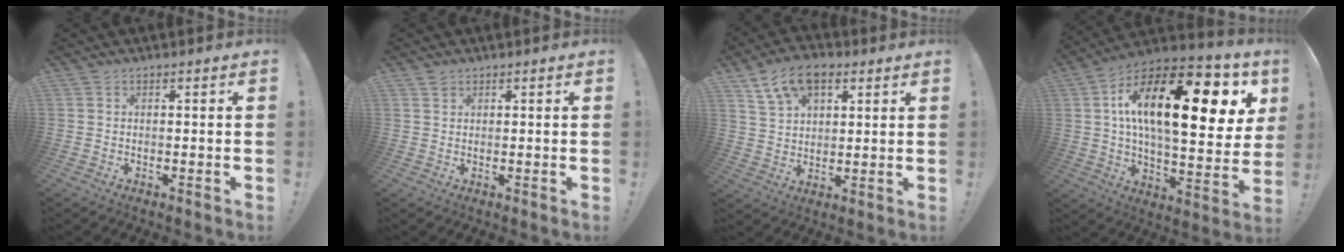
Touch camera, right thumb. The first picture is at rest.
{"total": 1.2, "force": [1.0, 0.7, 0.1], "torque": [0.001, -0.002, 0.018]}
{"total": 11.1, "force": [6.2, 6.8, 6.3], "torque": [-0.109, -0.017, 0.119]}
{"total": 26.3, "force": [7.6, 10.1, 23.1], "torque": [-0.370, -0.034, 0.123]}